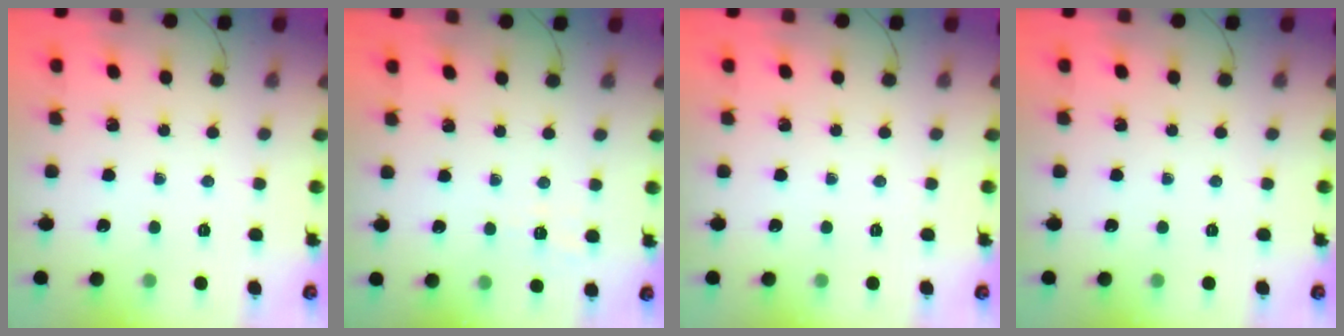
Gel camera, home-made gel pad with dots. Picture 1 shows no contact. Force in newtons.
{"total": 2.7, "press": 2.3, "slide": 1.5}
{"total": 0.0}
{"total": 0.0}